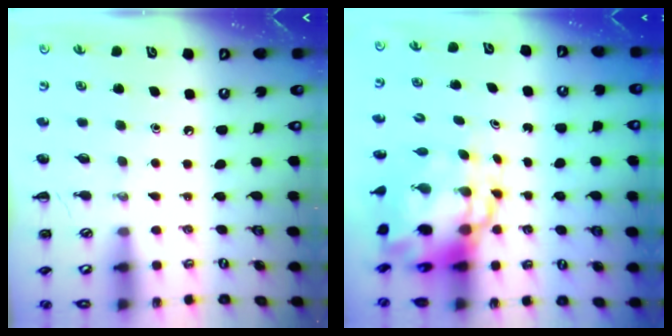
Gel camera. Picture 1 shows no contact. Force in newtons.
{"total": 10.1, "press": 9.7, "slide": 2.8}